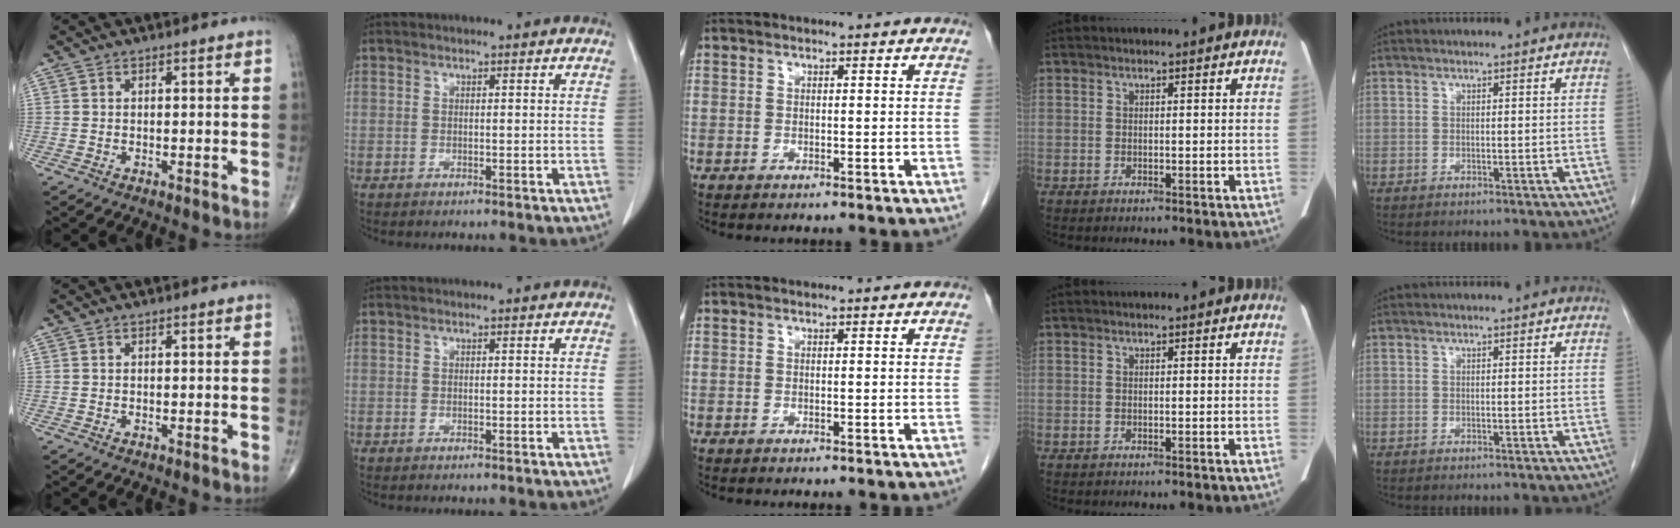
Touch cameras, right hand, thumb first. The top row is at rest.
{}